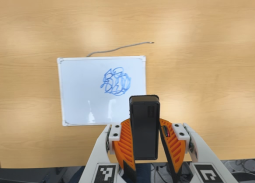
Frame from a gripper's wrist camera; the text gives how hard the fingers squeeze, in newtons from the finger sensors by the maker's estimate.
{"total": 6.1, "left": 5.7, "right": 6.5}